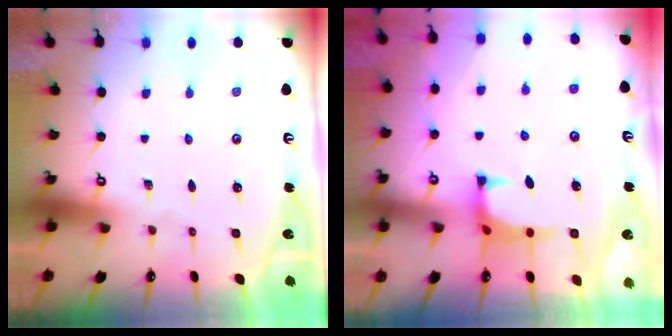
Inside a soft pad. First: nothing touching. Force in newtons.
{"total": 0.7, "press": 0.5, "slide": 0.5}